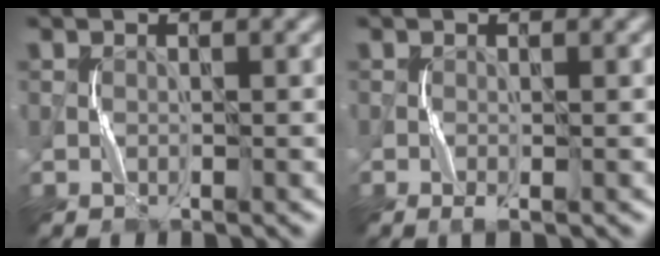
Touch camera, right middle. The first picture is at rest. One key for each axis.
{"total": 0.9, "fx": -0.4, "fy": 0.0, "fz": 0.7, "tx": -0.019, "ty": -0.001, "tz": -0.008}